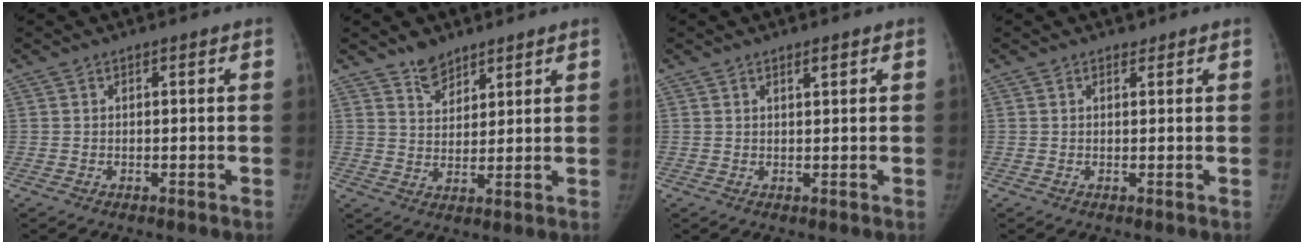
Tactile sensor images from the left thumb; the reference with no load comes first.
{"total": 5.0, "force": [4.0, 2.6, 1.5], "torque": [0.000, -0.031, 0.074]}
{"total": 1.2, "force": [0.9, 0.2, 0.9], "torque": [-0.012, -0.005, 0.015]}
{"total": 0.7, "force": [0.5, 0.4, 0.0], "torque": [0.007, -0.004, 0.004]}